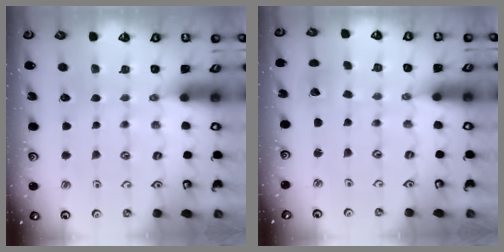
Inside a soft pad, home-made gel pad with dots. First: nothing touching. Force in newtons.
{"total": 1.7, "press": 1.7, "slide": 0.1}